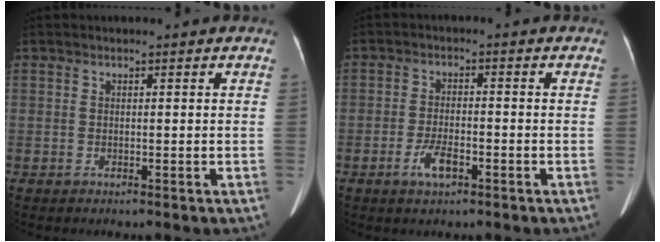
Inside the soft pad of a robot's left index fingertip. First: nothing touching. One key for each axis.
{"total": 3.9, "fx": -2.2, "fy": 1.3, "fz": 3.0, "tx": -0.062, "ty": -0.001, "tz": -0.038}